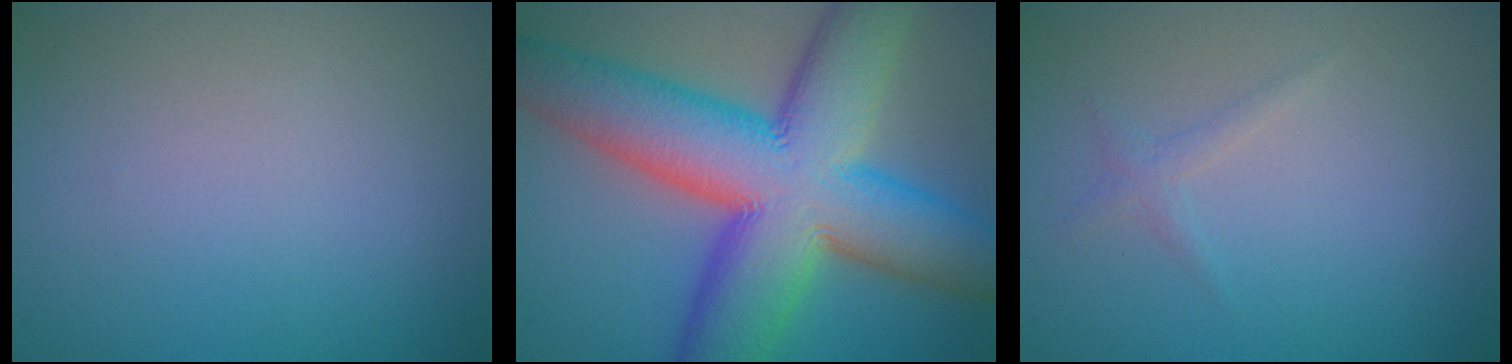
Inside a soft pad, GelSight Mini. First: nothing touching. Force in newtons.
{"total": 15.9, "press": 15.8, "slide": 0.4}
{"total": 0.9, "press": 0.9, "slide": 0.1}